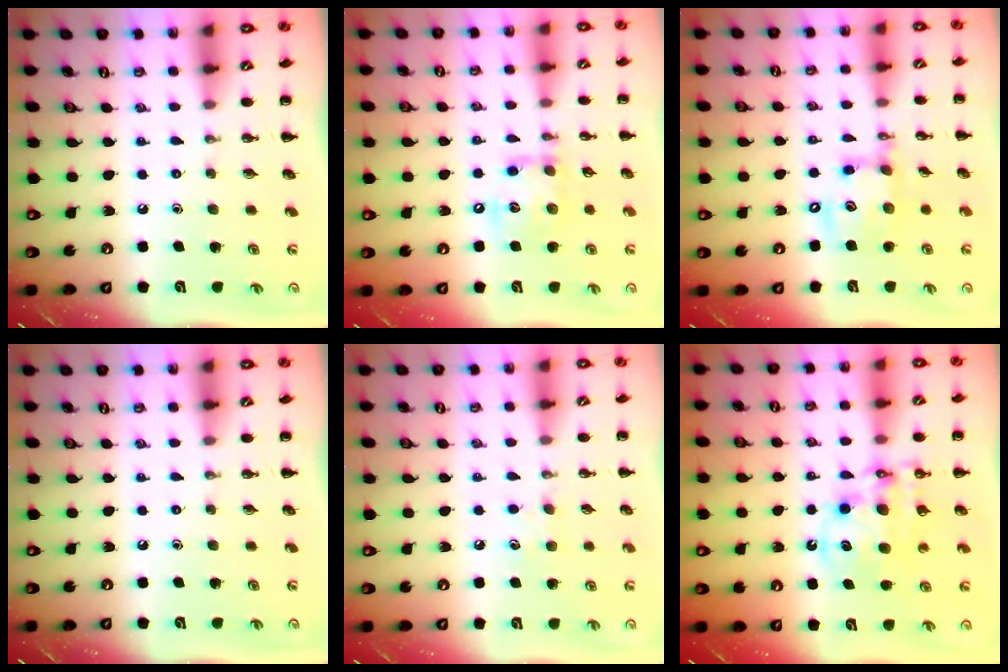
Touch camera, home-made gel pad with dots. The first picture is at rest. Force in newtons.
{"total": 12.3, "press": 12.2, "slide": 1.9}
{"total": 12.4, "press": 12.2, "slide": 2.5}
{"total": 0.0}
{"total": 5.0, "press": 4.8, "slide": 1.5}
{"total": 10.9, "press": 10.6, "slide": 2.7}